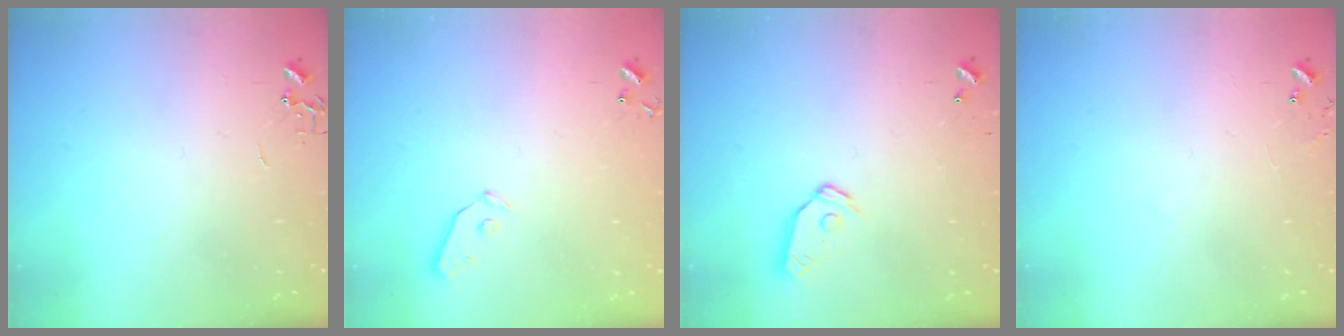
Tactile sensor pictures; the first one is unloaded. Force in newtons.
{"total": 3.3, "press": 3.2, "slide": 0.5}
{"total": 9.2, "press": 9.2, "slide": 1.0}
{"total": 6.3, "press": 6.3, "slide": 0.5}